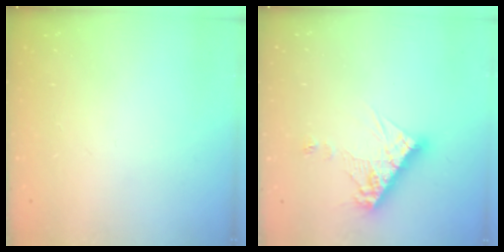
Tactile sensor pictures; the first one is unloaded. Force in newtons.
{"total": 11.7, "press": 11.6, "slide": 1.1}